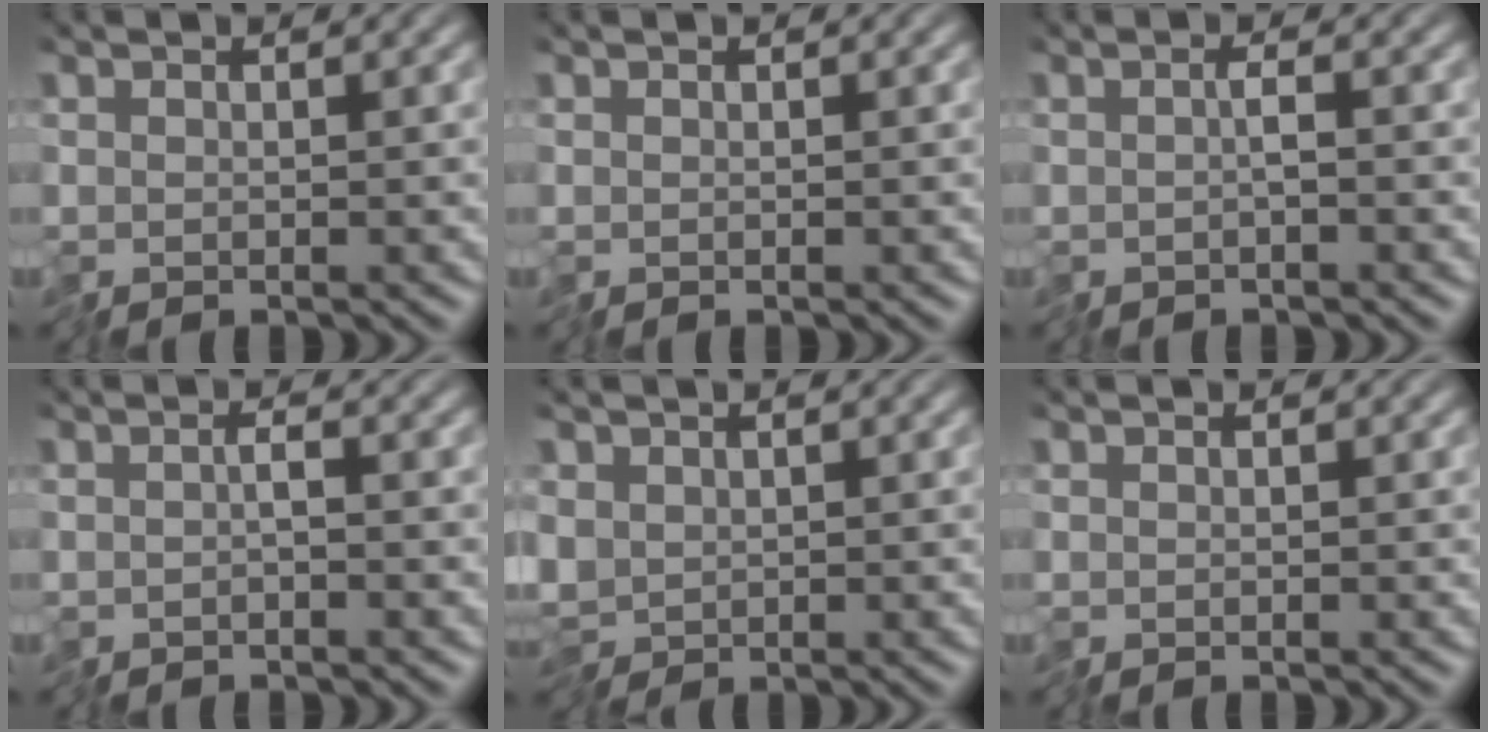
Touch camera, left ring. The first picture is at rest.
{"total": 0.0}
{"total": 1.5, "force": [-0.7, 0.1, 1.3], "torque": [-0.031, -0.001, -0.015]}
{"total": 1.6, "force": [-0.8, 0.4, 1.3], "torque": [-0.031, -0.002, -0.019]}
{"total": 3.0, "force": [-0.3, 2.4, 1.8], "torque": [-0.039, -0.003, -0.016]}
{"total": 0.0}